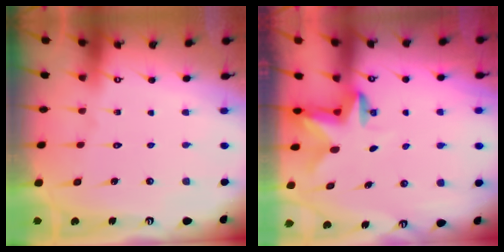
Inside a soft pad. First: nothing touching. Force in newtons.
{"total": 2.7, "press": 2.7, "slide": 0.5}